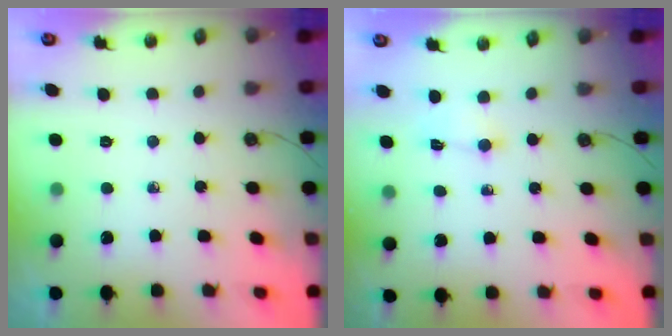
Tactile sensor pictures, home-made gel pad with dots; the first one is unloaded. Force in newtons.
{"total": 1.5, "press": 1.3, "slide": 0.8}